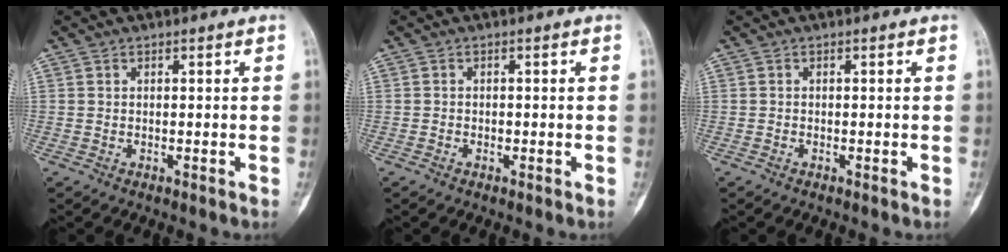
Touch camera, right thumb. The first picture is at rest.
{"total": 0.6, "force": [-0.2, 0.5, 0.3], "torque": [-0.001, 0.002, -0.005]}
{"total": 0.0}